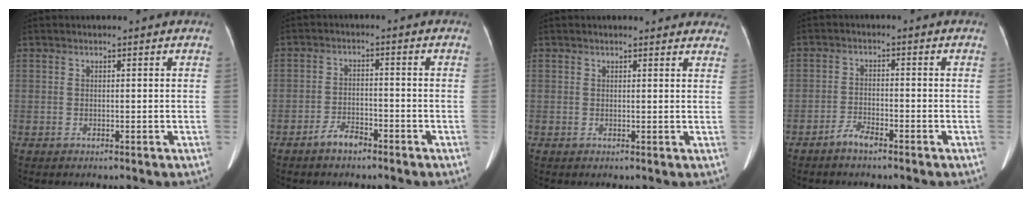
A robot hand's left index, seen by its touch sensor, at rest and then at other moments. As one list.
[{"total": 3.5, "force": [-2.8, 1.0, 1.8], "torque": [-0.038, 0.001, -0.051]}, {"total": 10.2, "force": [9.4, 2.6, 3.1], "torque": [-0.009, 0.003, 0.085]}, {"total": 2.8, "force": [-2.4, 0.6, 1.4], "torque": [-0.030, -0.001, -0.046]}]